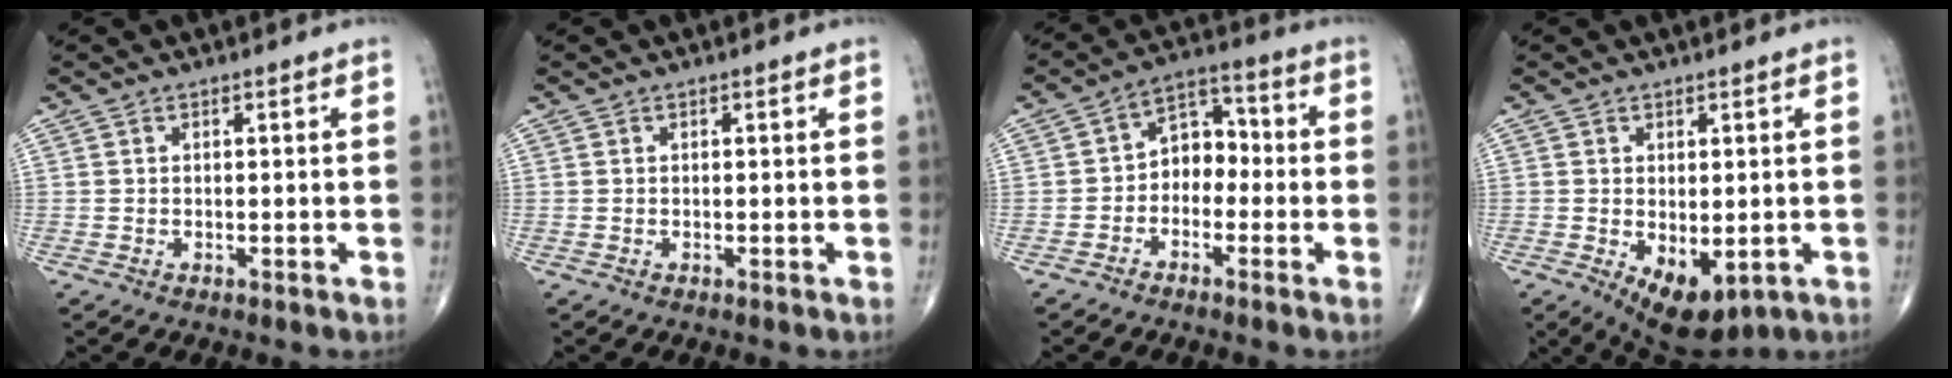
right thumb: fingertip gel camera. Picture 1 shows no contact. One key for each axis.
{"total": 0.0}
{"total": 6.4, "fx": -1.2, "fy": 4.8, "fz": 4.1, "tx": -0.038, "ty": 0.033, "tz": -0.039}
{"total": 8.9, "fx": -2.6, "fy": 4.7, "fz": 7.1, "tx": -0.096, "ty": -0.012, "tz": -0.023}